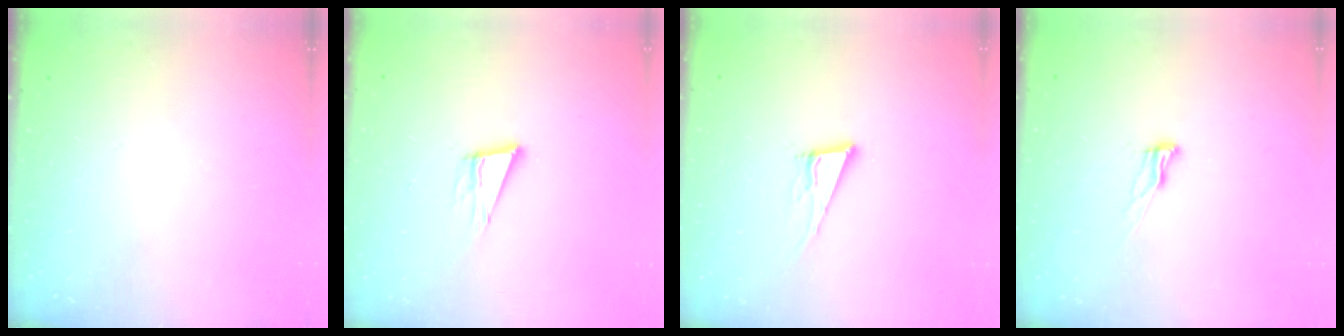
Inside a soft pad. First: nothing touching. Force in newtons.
{"total": 10.3, "press": 9.7, "slide": 3.3}
{"total": 11.3, "press": 10.9, "slide": 3.3}
{"total": 6.9, "press": 6.9, "slide": 0.9}